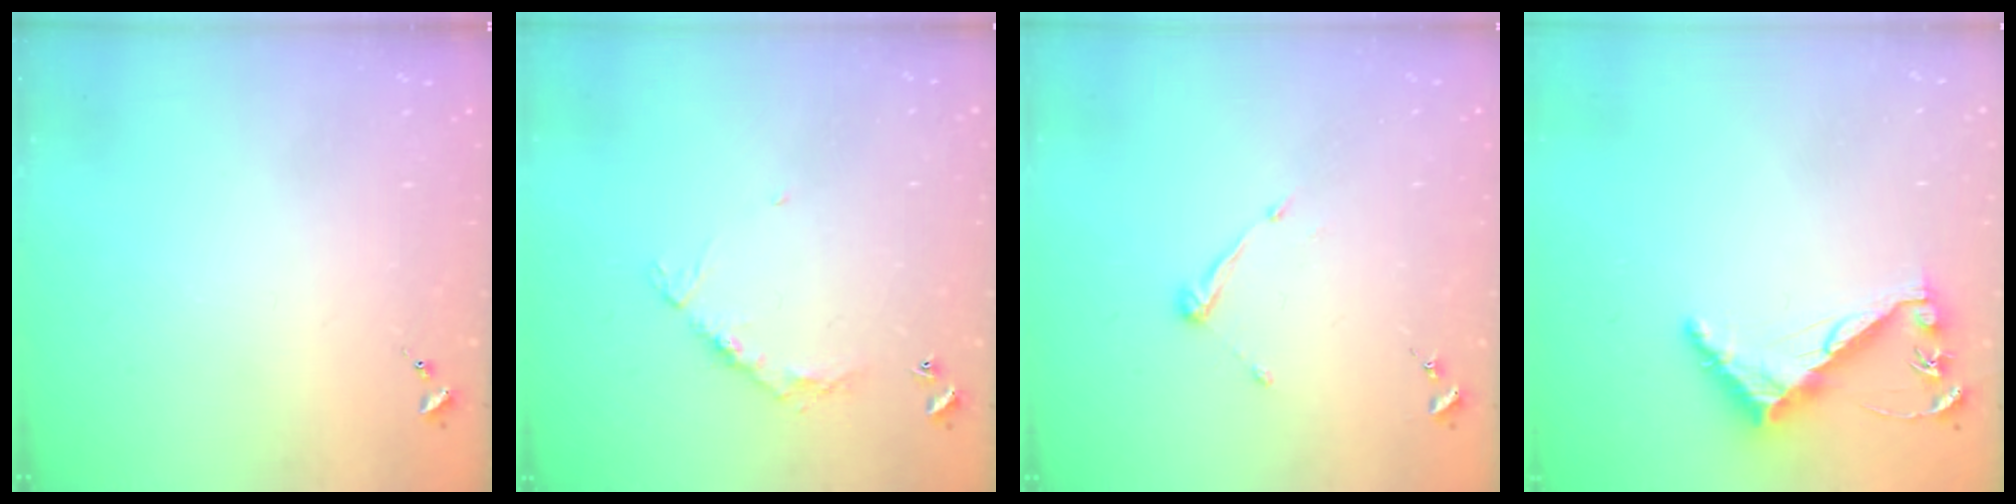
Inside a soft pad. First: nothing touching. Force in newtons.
{"total": 8.1, "press": 8.1, "slide": 0.7}
{"total": 6.6, "press": 6.6, "slide": 0.5}
{"total": 7.3, "press": 7.3, "slide": 0.6}